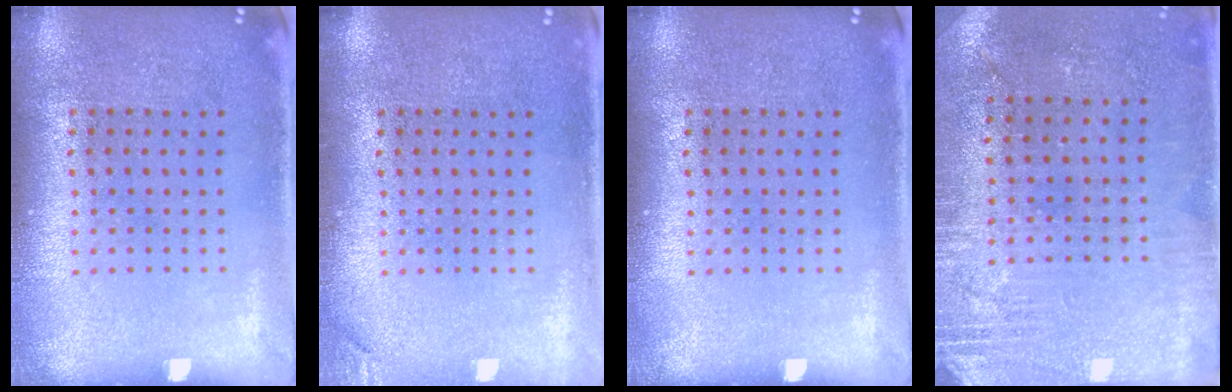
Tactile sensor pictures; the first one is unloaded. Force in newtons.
{"total": 1.1, "press": 1.1, "slide": 0.3}
{"total": 0.0}
{"total": 2.8, "press": 2.5, "slide": 1.2}